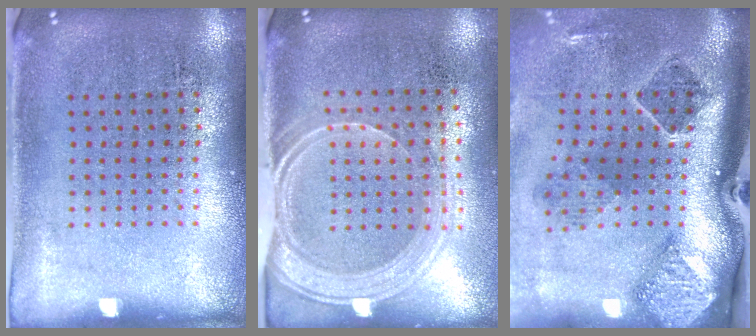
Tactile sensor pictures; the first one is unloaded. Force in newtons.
{"total": 1.9, "press": 1.6, "slide": 1.0}
{"total": 3.0, "press": 1.9, "slide": 2.3}